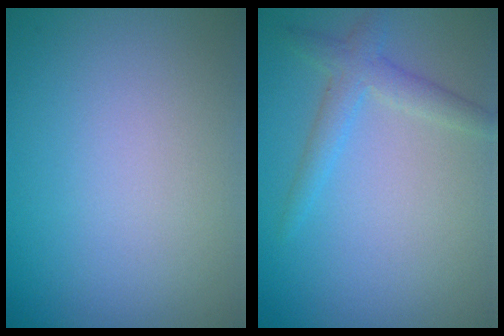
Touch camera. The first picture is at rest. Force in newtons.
{"total": 2.4, "press": 2.4, "slide": 0.1}